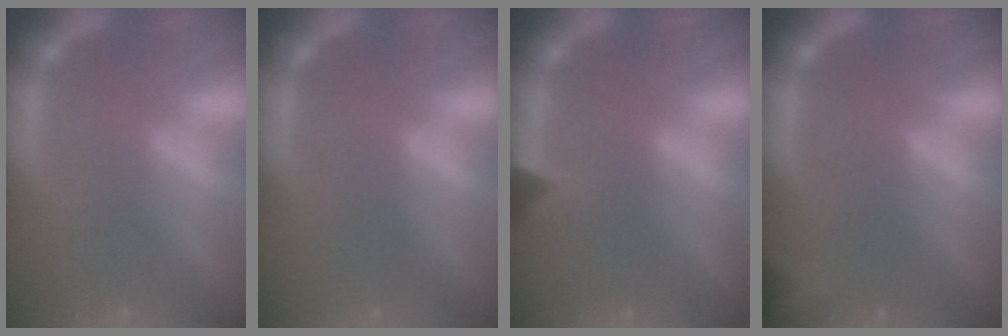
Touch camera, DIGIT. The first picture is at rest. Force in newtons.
{"total": 0.0}
{"total": 1.9}
{"total": 2.9}